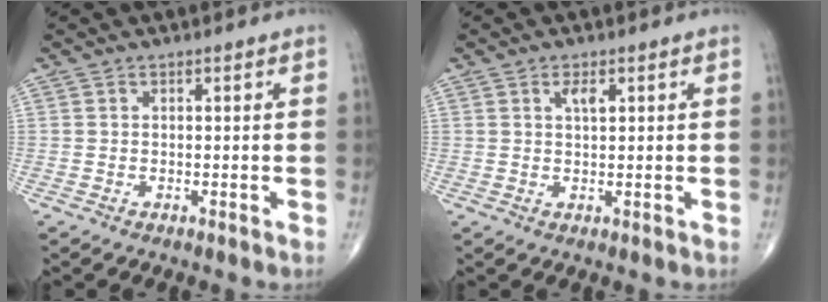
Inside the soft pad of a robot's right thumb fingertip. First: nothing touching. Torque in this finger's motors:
{"motor_torque": [0.89, 2.87, -0.10, -0.03, -0.01]}